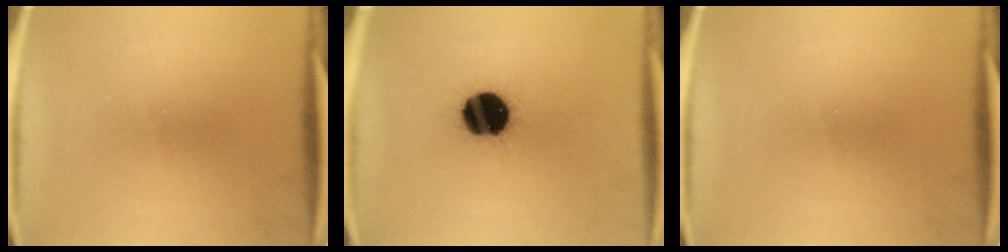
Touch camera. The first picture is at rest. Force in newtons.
{"total": 16.8}
{"total": 0.0}